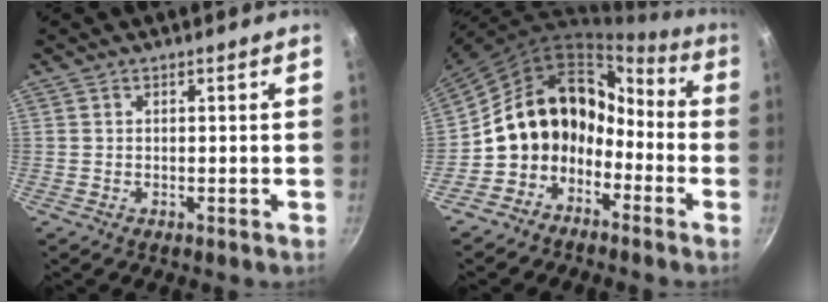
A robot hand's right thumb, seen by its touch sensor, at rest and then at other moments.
{"total": 15.7, "force": [-5.1, 12.4, 8.2], "torque": [-0.116, 0.082, -0.101]}